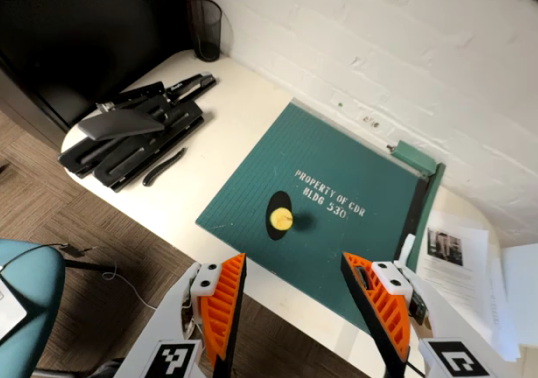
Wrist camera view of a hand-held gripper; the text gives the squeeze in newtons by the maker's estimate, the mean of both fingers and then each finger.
{"total": 0.0}